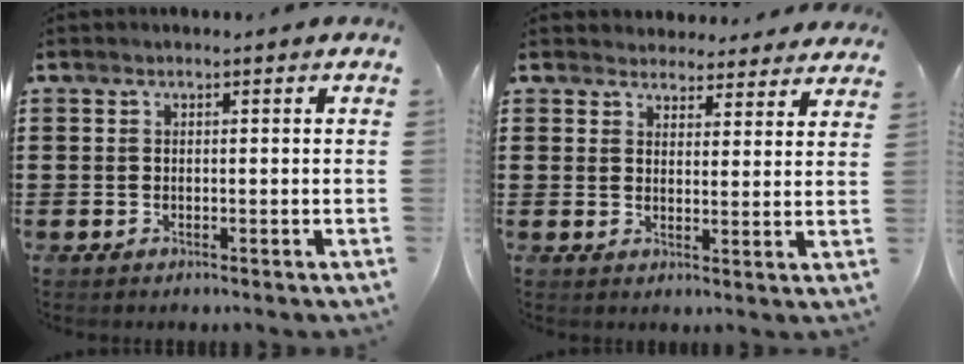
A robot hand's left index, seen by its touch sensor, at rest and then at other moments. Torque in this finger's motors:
{"motor_torque": [2.14, 0.00, 0.32, 0.01]}